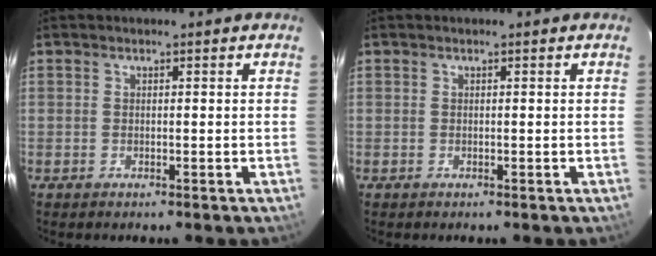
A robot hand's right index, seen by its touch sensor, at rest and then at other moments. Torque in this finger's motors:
{"motor_torque": [0.14, 0.07, -0.01, 0.01]}